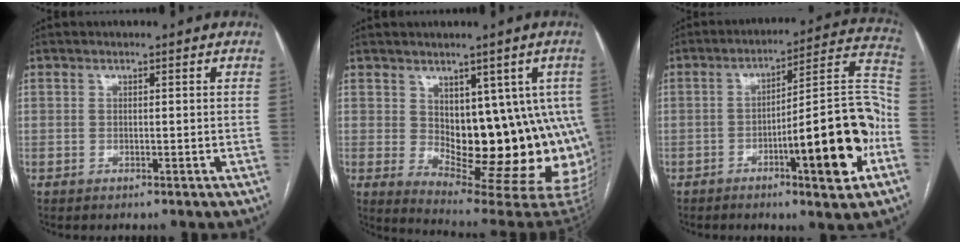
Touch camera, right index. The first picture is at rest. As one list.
[{"total": 15.9, "force": [1.8, 7.2, 14.0], "torque": [-0.137, -0.006, 0.041]}, {"total": 17.4, "force": [-5.9, 2.1, 16.2], "torque": [-0.211, 0.023, -0.080]}]